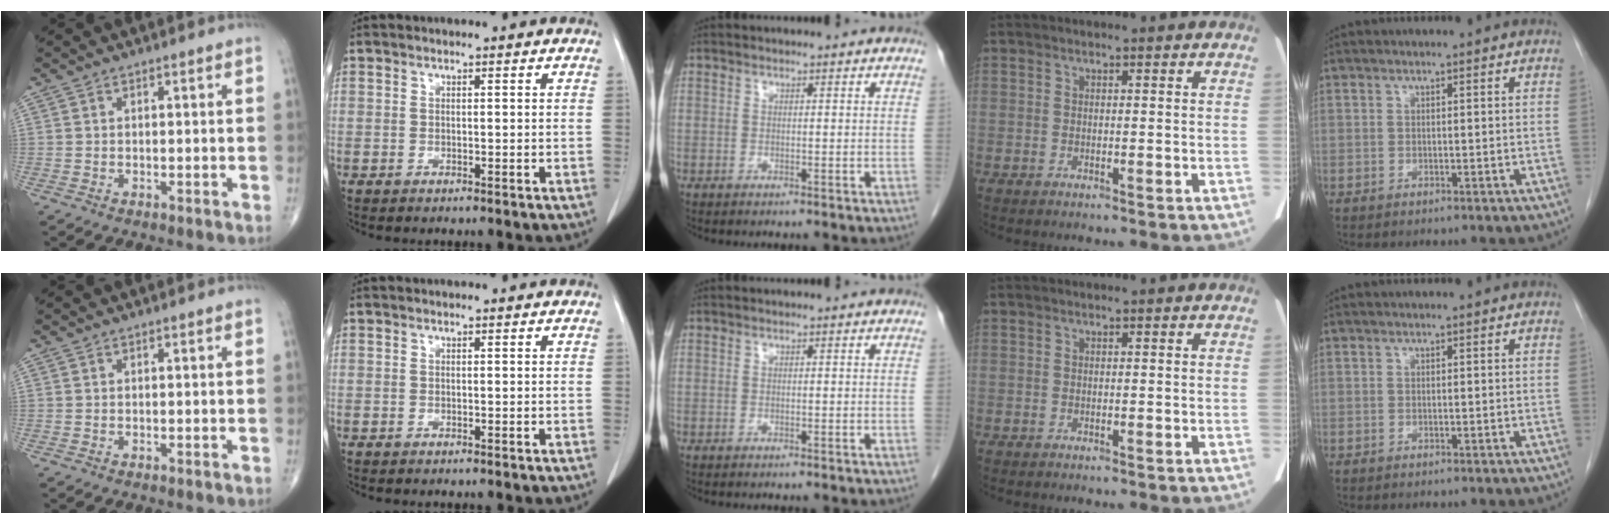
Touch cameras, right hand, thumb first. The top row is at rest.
{}